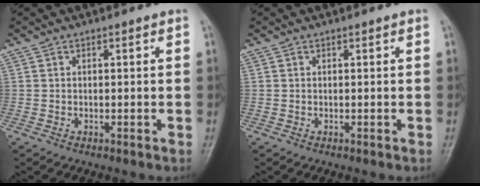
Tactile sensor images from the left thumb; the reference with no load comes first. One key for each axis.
{"total": 0.0}